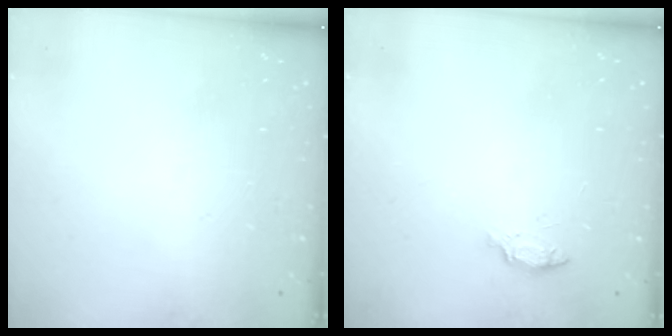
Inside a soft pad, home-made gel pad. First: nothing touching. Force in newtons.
{"total": 4.0, "press": 3.9, "slide": 0.4}